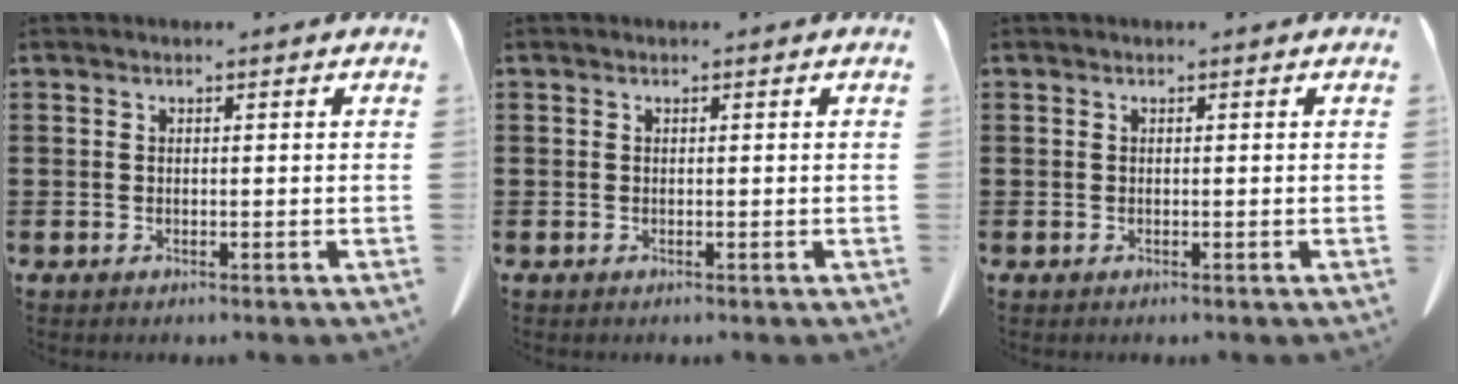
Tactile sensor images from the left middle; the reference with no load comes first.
{"total": 0.0}
{"total": 0.0}